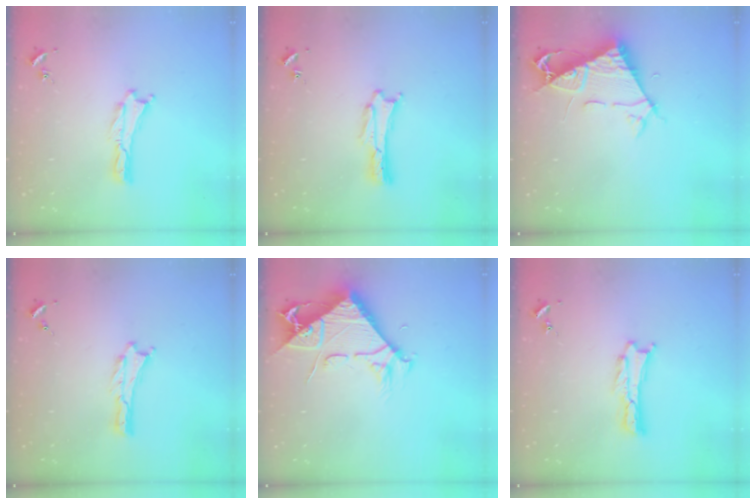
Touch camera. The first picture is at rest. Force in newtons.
{"total": 1.1, "press": 1.1, "slide": 0.0}
{"total": 7.0, "press": 7.0, "slide": 0.8}
{"total": 0.0}
{"total": 6.8, "press": 6.8, "slide": 0.9}
{"total": 0.7, "press": 0.7, "slide": 0.2}